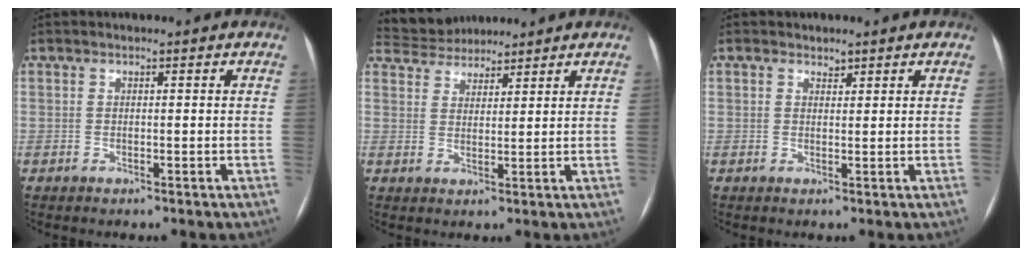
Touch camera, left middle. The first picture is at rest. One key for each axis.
{"total": 6.0, "fx": 5.7, "fy": 1.6, "fz": 0.6, "tx": -0.016, "ty": 0.030, "tz": 0.103}
{"total": 1.0, "fx": 0.8, "fy": 0.6, "fz": 0.3, "tx": -0.008, "ty": -0.003, "tz": 0.011}